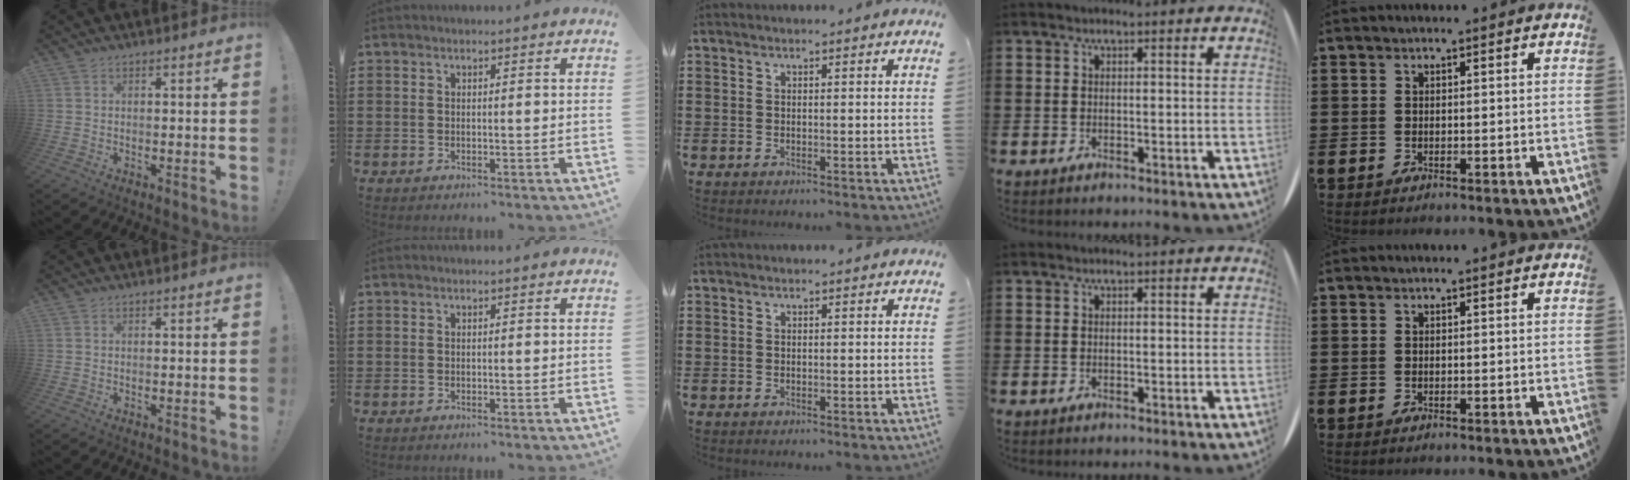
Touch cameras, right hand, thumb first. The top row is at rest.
{}